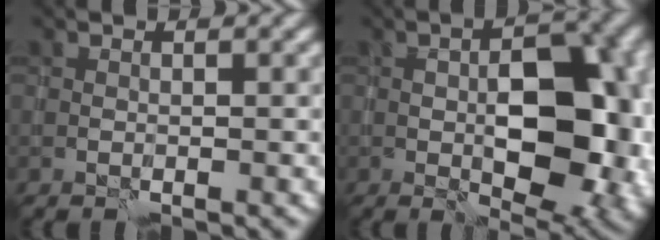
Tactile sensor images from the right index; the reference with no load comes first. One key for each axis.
{"total": 11.2, "fx": -0.7, "fy": 6.0, "fz": 9.5, "tx": -0.140, "ty": -0.004, "tz": -0.001}